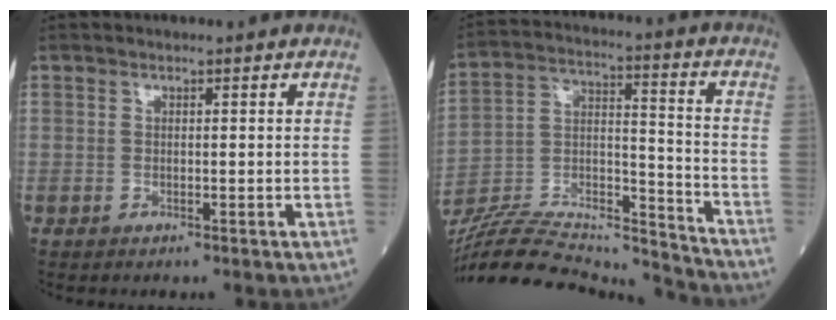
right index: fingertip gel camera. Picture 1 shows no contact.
{"total": 21.8, "force": [-21.0, 1.8, 5.7], "torque": [-0.126, 0.020, -0.346]}